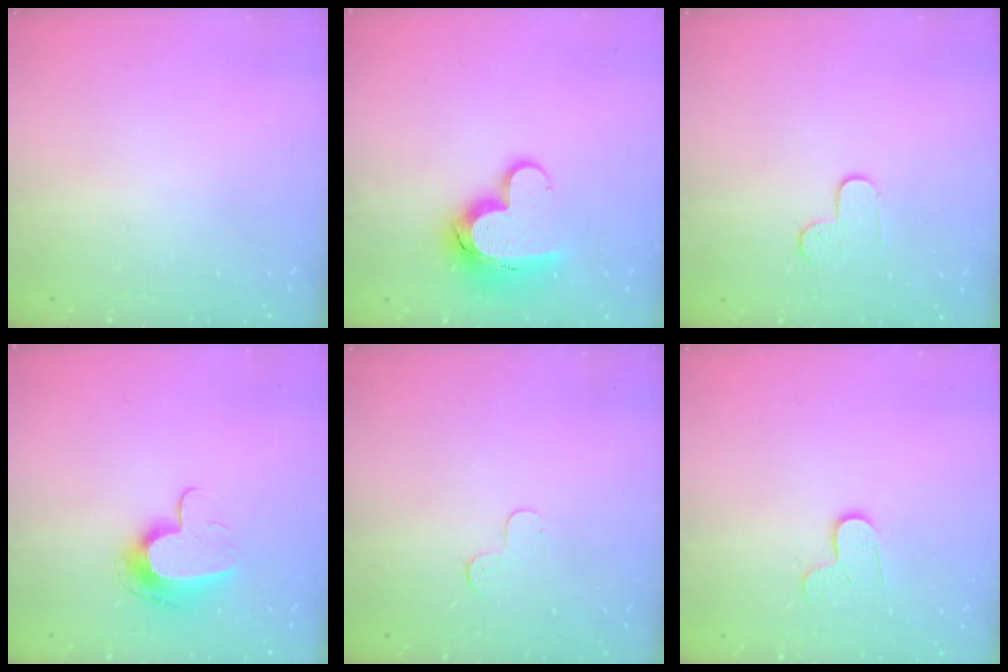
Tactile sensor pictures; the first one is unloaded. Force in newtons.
{"total": 13.6, "press": 13.5, "slide": 1.3}
{"total": 4.3, "press": 4.3, "slide": 0.4}
{"total": 10.3, "press": 10.3, "slide": 0.4}
{"total": 3.9, "press": 3.9, "slide": 0.4}
{"total": 7.0, "press": 7.0, "slide": 0.6}